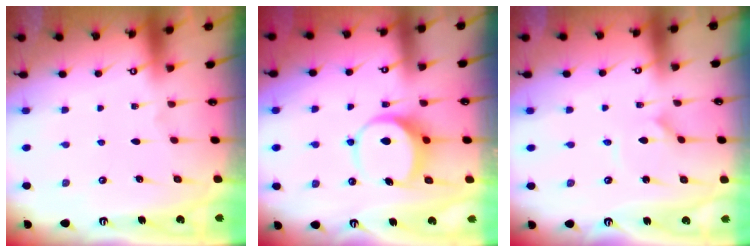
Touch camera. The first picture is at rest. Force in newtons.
{"total": 7.0, "press": 7.0, "slide": 0.9}
{"total": 1.0, "press": 1.0, "slide": 0.2}